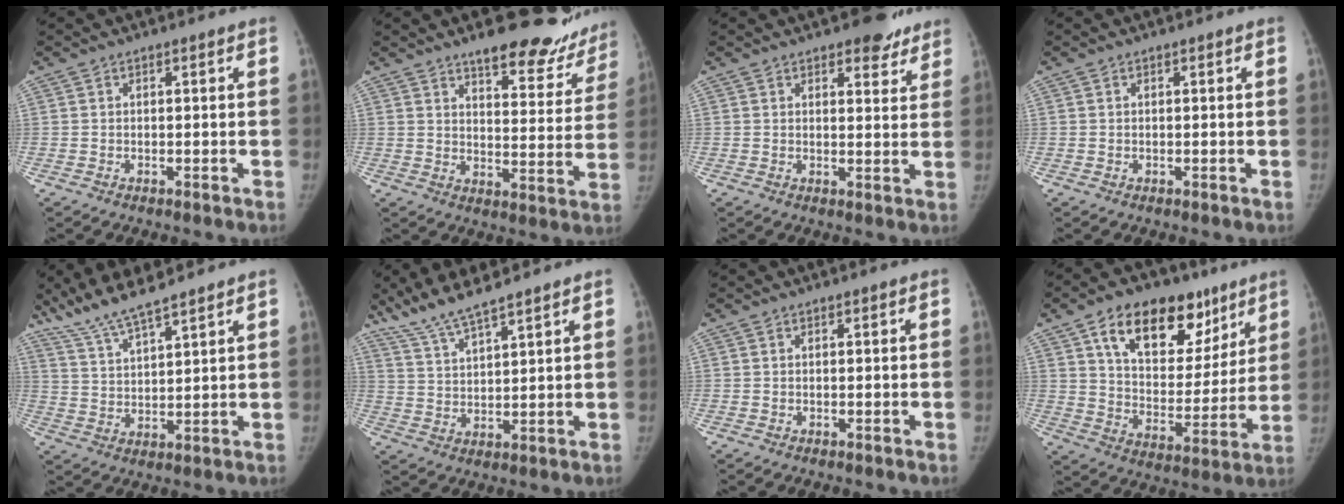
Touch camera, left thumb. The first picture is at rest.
{"total": 17.6, "force": [14.4, 6.3, 7.9], "torque": [-0.043, -0.095, 0.173]}
{"total": 5.7, "force": [4.4, 2.7, 2.5], "torque": [0.000, -0.025, 0.055]}
{"total": 0.0}
{"total": 9.4, "force": [7.9, 1.0, 5.0], "torque": [-0.096, -0.029, 0.158]}
{"total": 8.8, "force": [7.3, 1.0, 4.8], "torque": [-0.094, -0.027, 0.148]}
{"total": 0.0}
{"total": 21.8, "force": [12.0, 12.7, 13.0], "torque": [-0.151, -0.033, 0.193]}